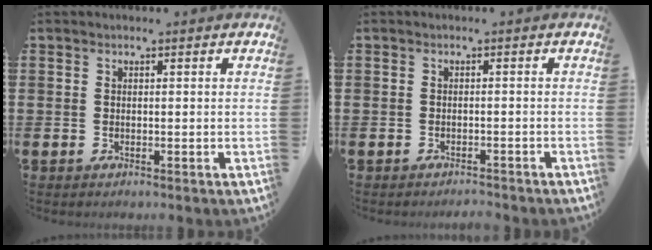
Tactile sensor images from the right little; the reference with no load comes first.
{"total": 1.0, "force": [-1.0, 0.0, 0.0], "torque": [-0.003, 0.001, -0.021]}